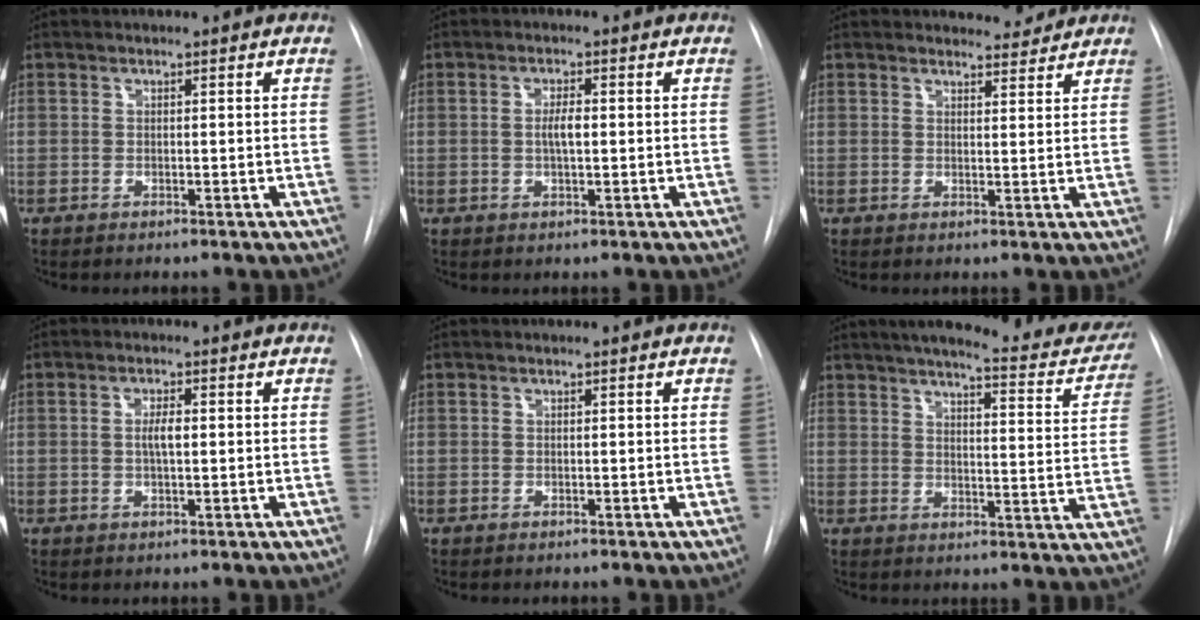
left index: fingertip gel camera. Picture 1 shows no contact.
{"total": 2.6, "force": [0.1, 0.7, 2.5], "torque": [-0.048, 0.002, 0.001]}
{"total": 3.4, "force": [3.3, 0.8, -0.1], "torque": [0.003, -0.006, 0.039]}
{"total": 2.5, "force": [0.2, 0.6, 2.4], "torque": [-0.045, 0.002, 0.003]}
{"total": 0.0}
{"total": 21.5, "force": [18.9, 3.4, 9.8], "torque": [-0.132, -0.041, 0.221]}